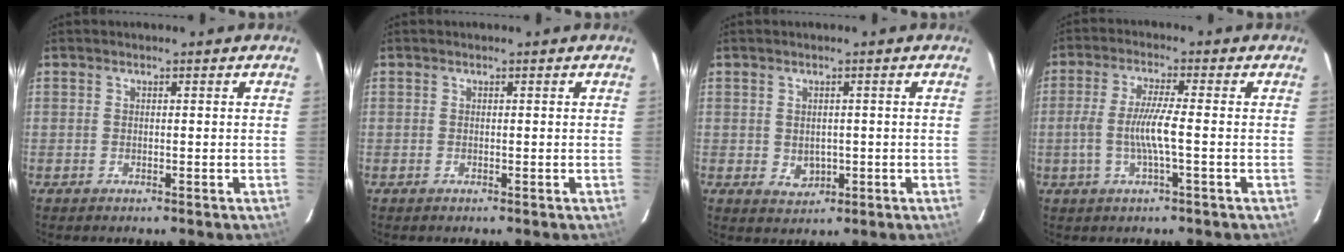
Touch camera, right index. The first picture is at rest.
{"total": 0.0}
{"total": 3.4, "force": [-0.3, 2.9, 1.8], "torque": [-0.030, 0.000, 0.005]}
{"total": 6.9, "force": [-1.4, 0.2, 6.7], "torque": [-0.137, -0.003, -0.026]}